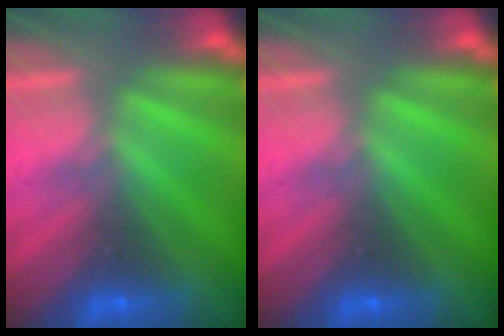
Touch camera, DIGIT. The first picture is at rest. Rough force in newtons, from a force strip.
{"total": 0.0}